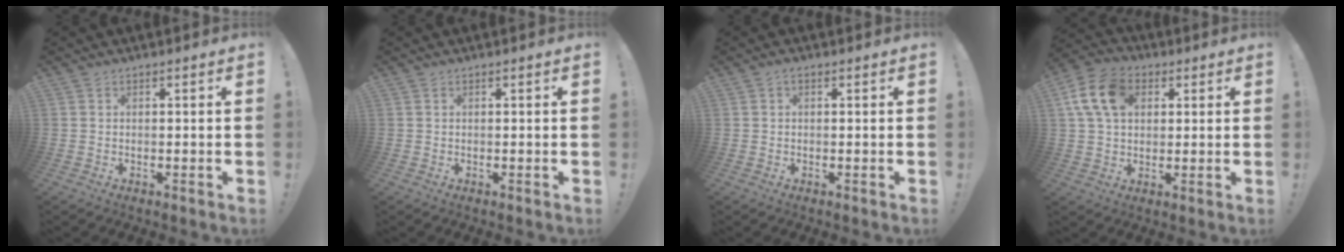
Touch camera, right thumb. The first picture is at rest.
{"total": 0.0}
{"total": 0.8, "force": [-0.1, 0.5, 0.6], "torque": [-0.007, 0.000, -0.004]}
{"total": 13.4, "force": [4.1, 9.6, 8.4], "torque": [-0.152, 0.008, 0.085]}